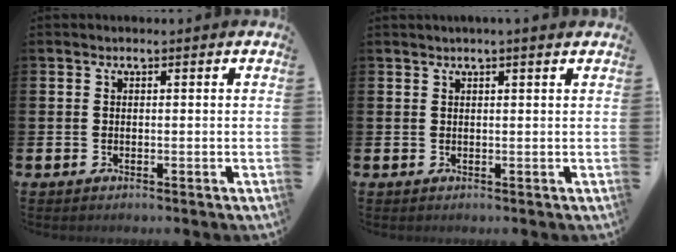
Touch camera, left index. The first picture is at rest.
{"total": 1.0, "force": [0.8, -0.2, 0.6], "torque": [-0.007, 0.000, 0.013]}